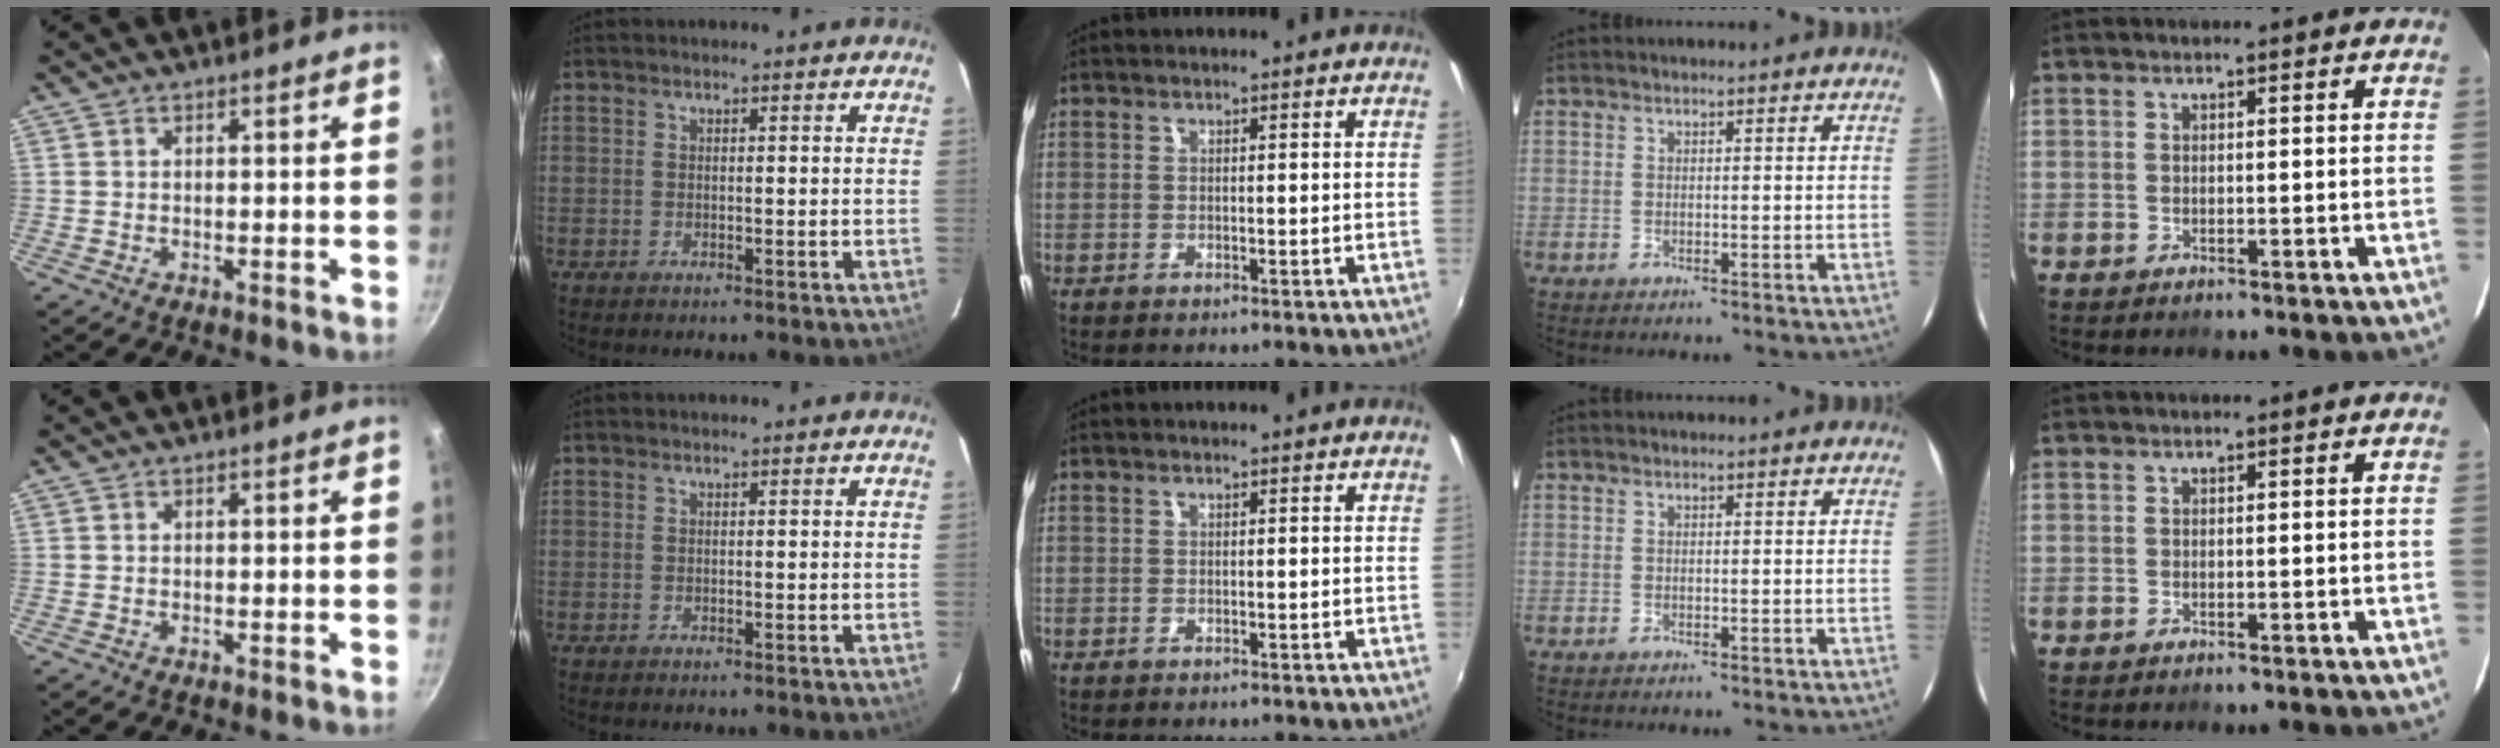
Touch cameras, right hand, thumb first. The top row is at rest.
{}